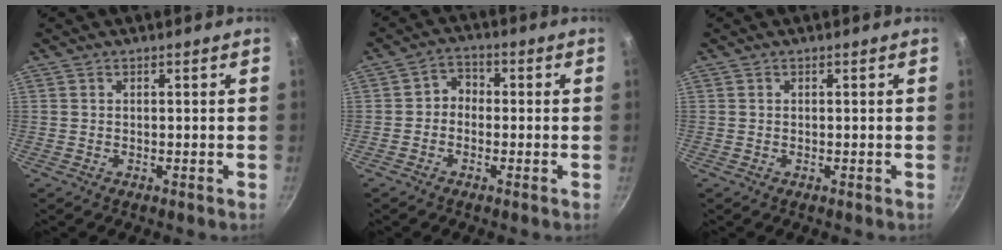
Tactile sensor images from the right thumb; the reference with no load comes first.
{"total": 3.6, "force": [-0.8, 3.0, 1.8], "torque": [-0.010, 0.018, -0.026]}
{"total": 0.0}